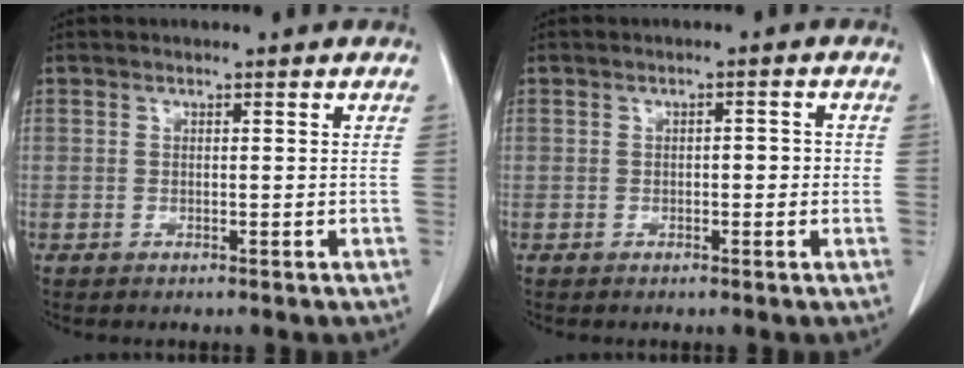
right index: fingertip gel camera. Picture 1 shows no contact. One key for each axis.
{"total": 2.1, "fx": -0.2, "fy": 0.9, "fz": 1.9, "tx": -0.023, "ty": 0.007, "tz": -0.003}